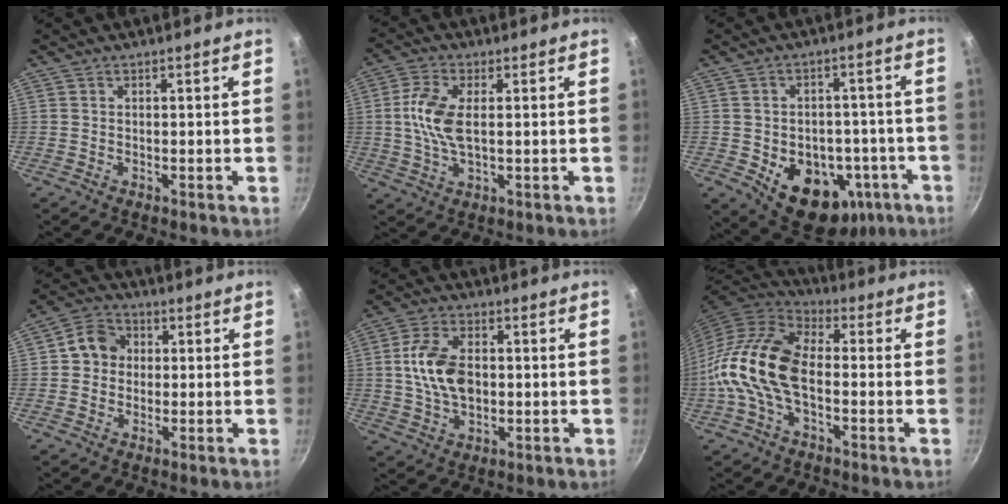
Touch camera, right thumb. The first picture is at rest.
{"total": 8.6, "force": [0.8, 4.2, 7.5], "torque": [-0.158, 0.005, 0.012]}
{"total": 17.7, "force": [-6.3, 12.7, 10.5], "torque": [-0.115, 0.028, -0.068]}
{"total": 6.8, "force": [0.7, 6.0, 3.2], "torque": [-0.022, 0.015, -0.004]}
{"total": 11.3, "force": [0.5, 7.1, 8.7], "torque": [-0.152, 0.012, 0.005]}
{"total": 14.7, "force": [-2.4, 8.3, 11.9], "torque": [-0.221, 0.034, -0.063]}